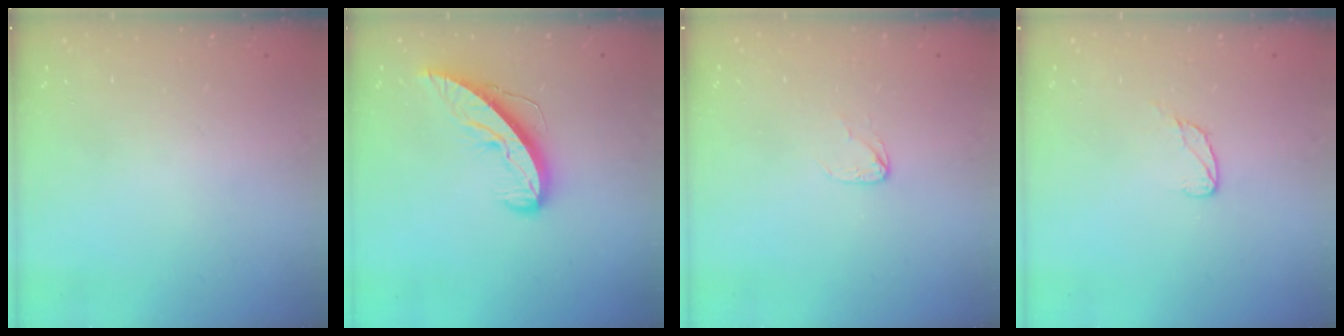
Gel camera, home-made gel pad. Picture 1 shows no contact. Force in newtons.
{"total": 9.3, "press": 9.3, "slide": 0.9}
{"total": 3.5, "press": 3.5, "slide": 0.3}
{"total": 4.3, "press": 4.3, "slide": 0.4}